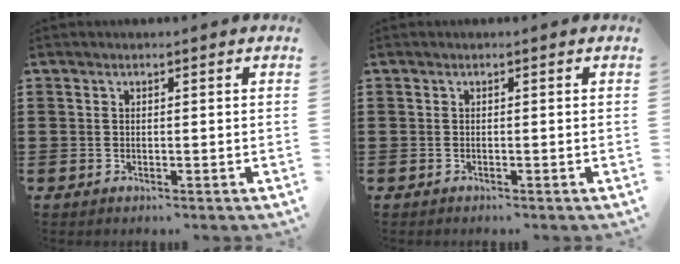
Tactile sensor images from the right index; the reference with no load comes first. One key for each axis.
{"total": 0.0}